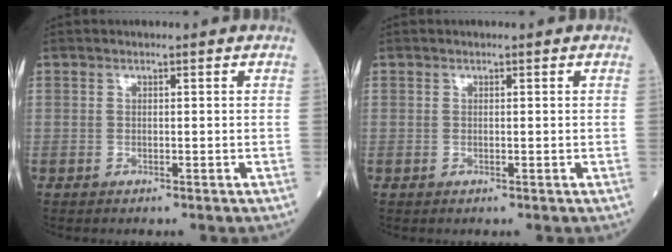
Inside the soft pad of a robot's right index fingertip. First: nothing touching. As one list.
[{"total": 0.0}]